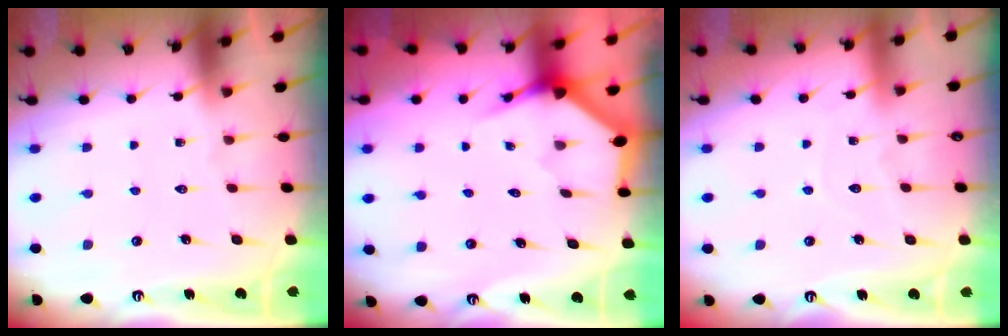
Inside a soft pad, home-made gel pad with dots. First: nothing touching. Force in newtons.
{"total": 3.6, "press": 3.6, "slide": 0.1}
{"total": 4.6, "press": 4.6, "slide": 0.4}